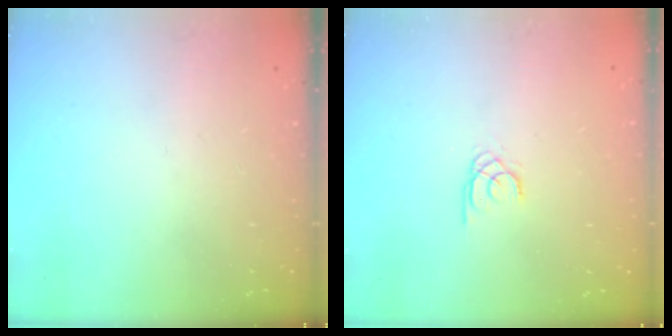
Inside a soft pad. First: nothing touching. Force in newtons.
{"total": 1.3, "press": 1.3, "slide": 0.1}